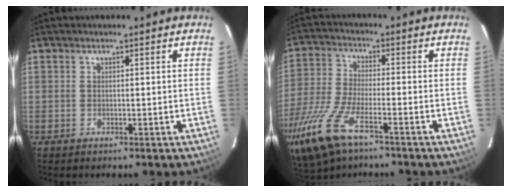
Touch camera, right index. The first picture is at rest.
{"total": 15.3, "force": [-9.1, 5.4, 11.1], "torque": [-0.254, -0.040, -0.183]}